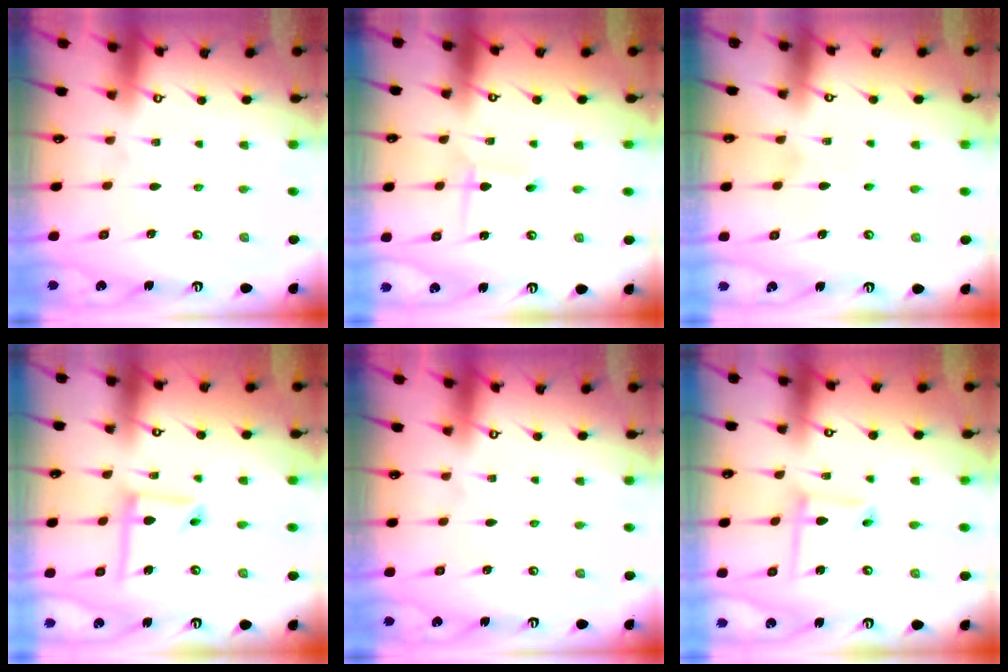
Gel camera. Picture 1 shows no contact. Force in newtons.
{"total": 2.2, "press": 2.1, "slide": 0.3}
{"total": 4.0, "press": 3.9, "slide": 0.5}
{"total": 10.2, "press": 10.1, "slide": 1.0}
{"total": 0.0}
{"total": 7.5, "press": 7.5, "slide": 0.5}